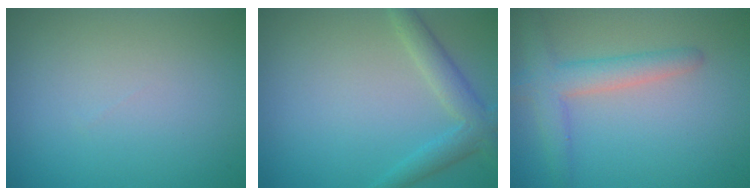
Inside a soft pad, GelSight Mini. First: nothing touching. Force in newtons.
{"total": 3.0, "press": 3.0, "slide": 0.1}
{"total": 3.5, "press": 3.5, "slide": 0.2}